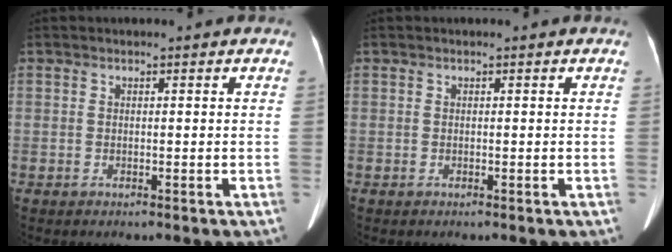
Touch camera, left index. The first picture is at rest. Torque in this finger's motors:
{"motor_torque": [0.02, 0.06, 0.00, 0.01]}